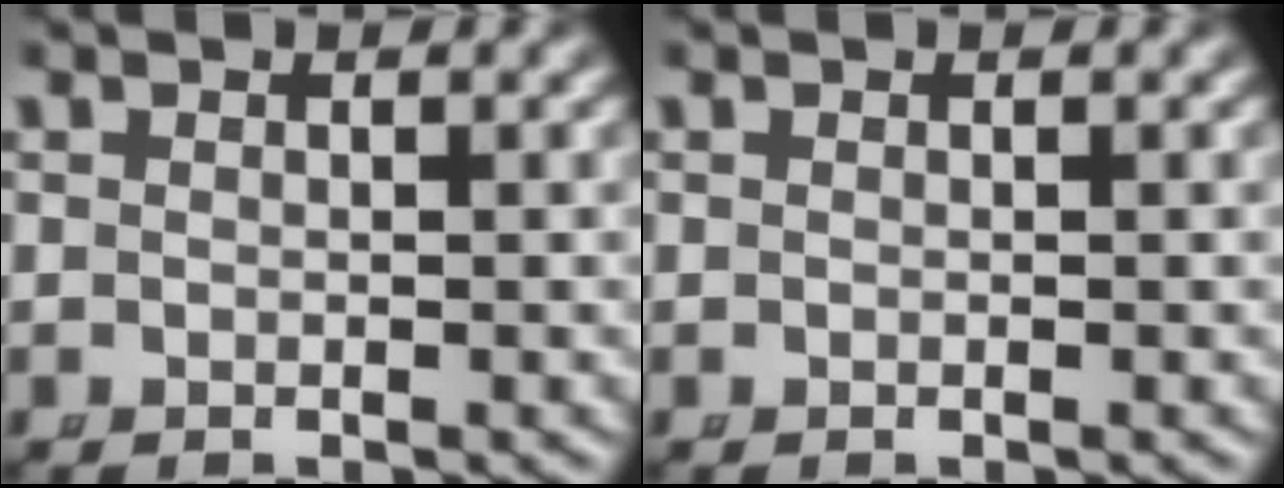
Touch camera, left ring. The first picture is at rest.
{"total": 0.0}